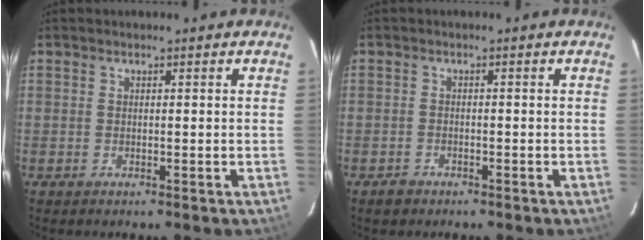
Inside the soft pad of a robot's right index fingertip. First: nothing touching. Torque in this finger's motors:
{"motor_torque": [0.33, -0.32, 0.14, 0.01]}